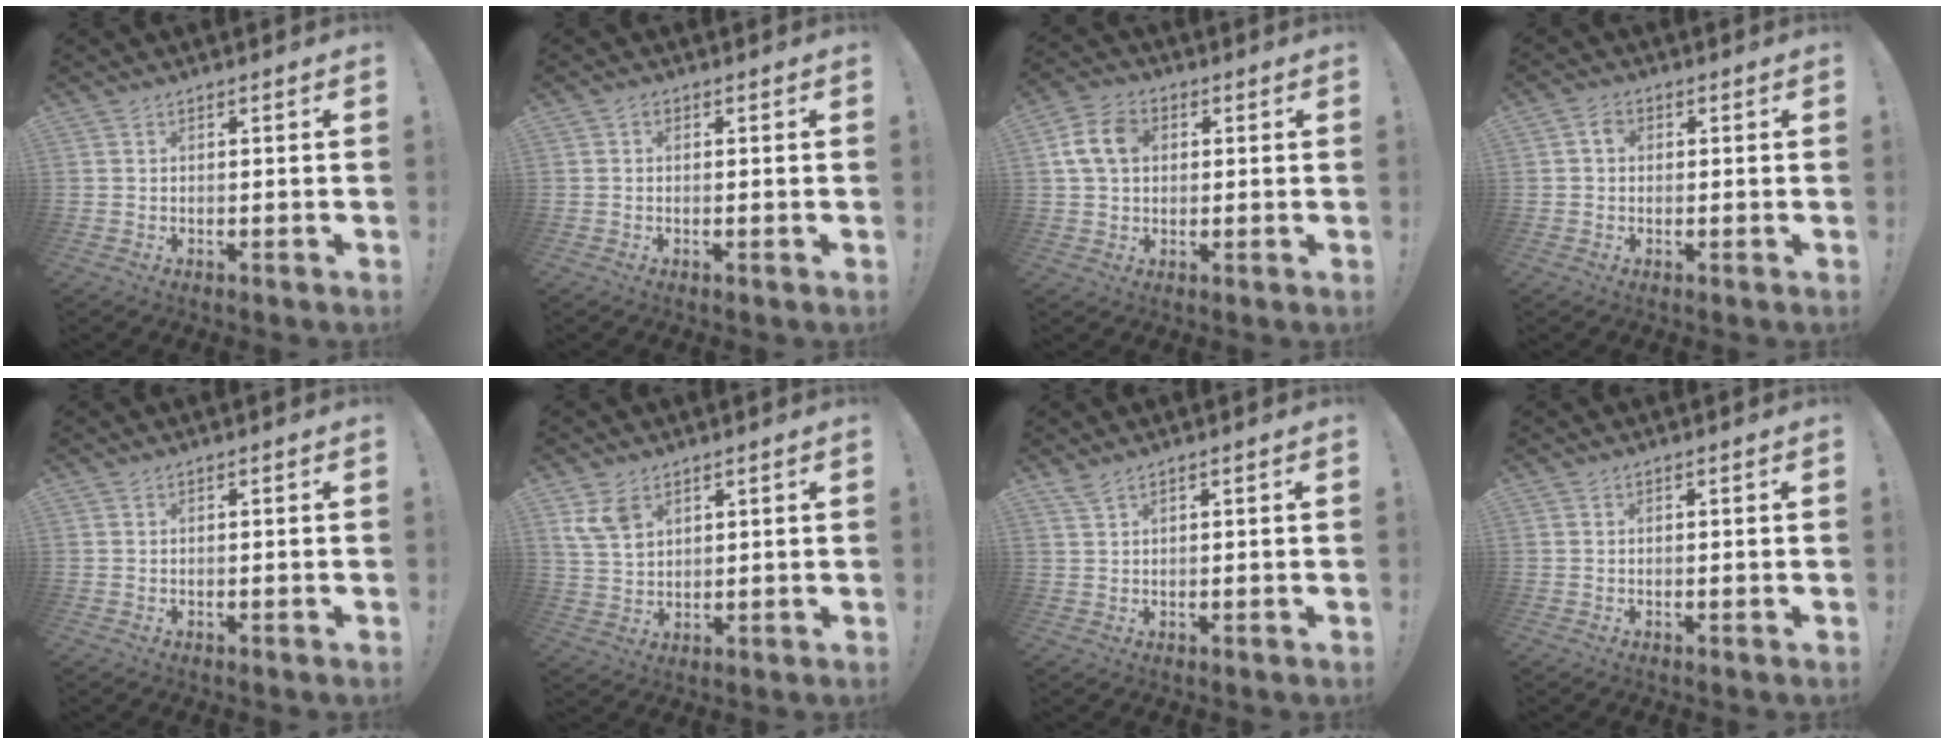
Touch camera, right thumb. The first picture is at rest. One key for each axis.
{"total": 0.8, "fx": -0.3, "fy": 0.6, "fz": 0.3, "tx": -0.011, "ty": 0.005, "tz": -0.005}
{"total": 10.1, "fx": 2.4, "fy": 7.5, "fz": 6.3, "tx": -0.107, "ty": 0.012, "tz": 0.048}
{"total": 2.7, "fx": 0.2, "fy": 2.2, "fz": 1.6, "tx": -0.022, "ty": 0.005, "tz": 0.002}
{"total": 0.0}
{"total": 7.0, "fx": 4.0, "fy": 4.5, "fz": 3.7, "tx": -0.076, "ty": -0.010, "tz": 0.078}
{"total": 1.9, "fx": 1.5, "fy": 0.5, "fz": 1.0, "tx": -0.027, "ty": -0.001, "tz": 0.029}
{"total": 0.0}